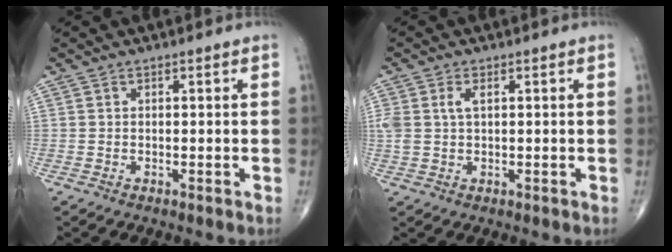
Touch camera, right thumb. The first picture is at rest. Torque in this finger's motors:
{"motor_torque": [0.06, -0.04, 0.55, 0.18, 0.16]}